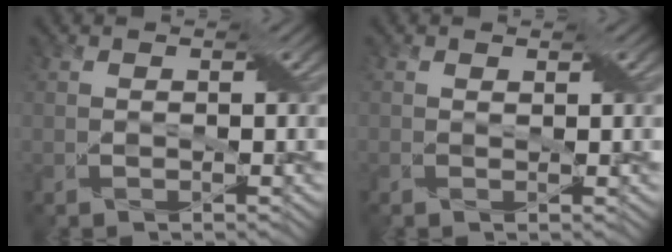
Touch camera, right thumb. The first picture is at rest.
{"total": 0.6, "force": [0.5, 0.2, 0.3], "torque": [-0.008, 0.001, 0.010]}